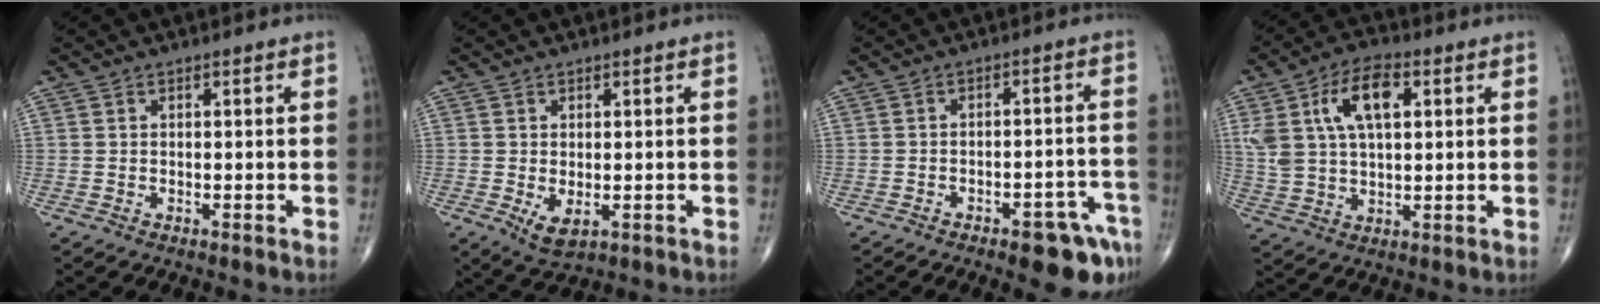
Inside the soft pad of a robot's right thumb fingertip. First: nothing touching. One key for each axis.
{"total": 3.4, "fx": -0.6, "fy": 1.8, "fz": 2.9, "tx": -0.045, "ty": -0.007, "tz": 0.002}
{"total": 9.1, "fx": -5.7, "fy": 3.1, "fz": 6.4, "tx": -0.065, "ty": 0.040, "tz": -0.065}
{"total": 12.3, "fx": 4.0, "fy": 6.4, "fz": 9.7, "tx": -0.179, "ty": 0.005, "tz": 0.073}